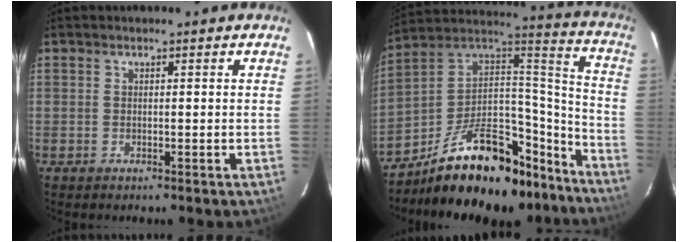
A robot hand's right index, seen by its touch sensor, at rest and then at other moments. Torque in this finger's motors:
{"motor_torque": [1.18, -0.95, 1.05, 0.21]}